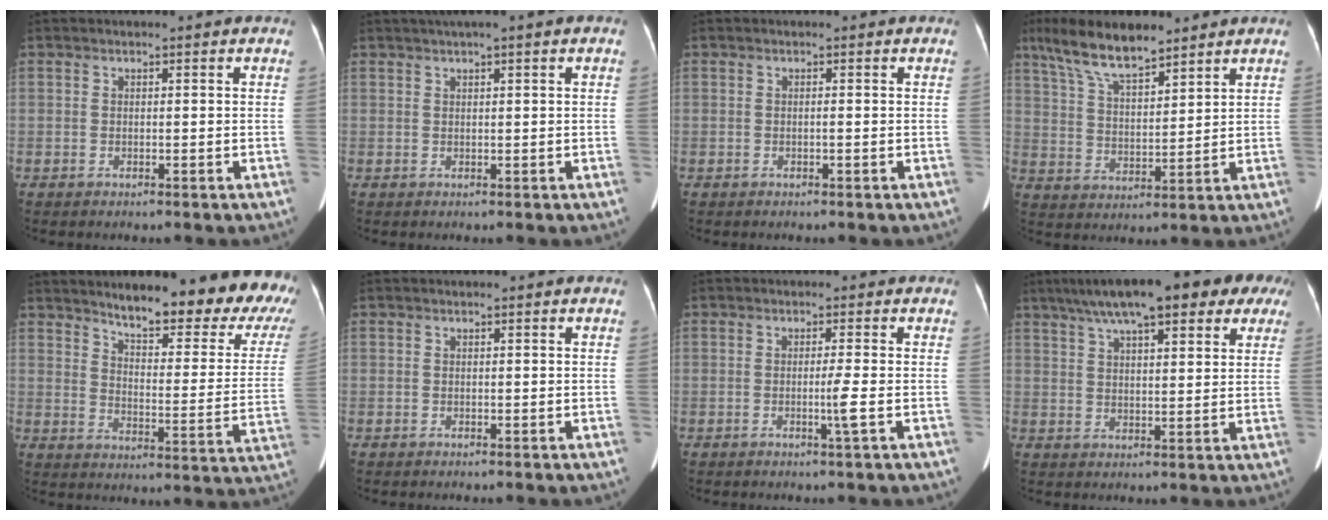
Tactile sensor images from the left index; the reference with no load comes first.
{"total": 3.4, "force": [2.1, -0.1, 2.6], "torque": [-0.046, 0.025, 0.037]}
{"total": 0.0}
{"total": 10.7, "force": [8.2, 2.4, 6.4], "torque": [-0.129, 0.015, 0.154]}
{"total": 21.5, "force": [18.7, 3.8, 9.9], "torque": [-0.121, -0.065, 0.225]}
{"total": 0.0}
{"total": 2.3, "force": [-0.7, -0.9, 2.0], "torque": [-0.036, -0.004, -0.012]}
{"total": 21.1, "force": [14.2, 5.6, 14.6], "torque": [-0.229, 0.065, 0.188]}